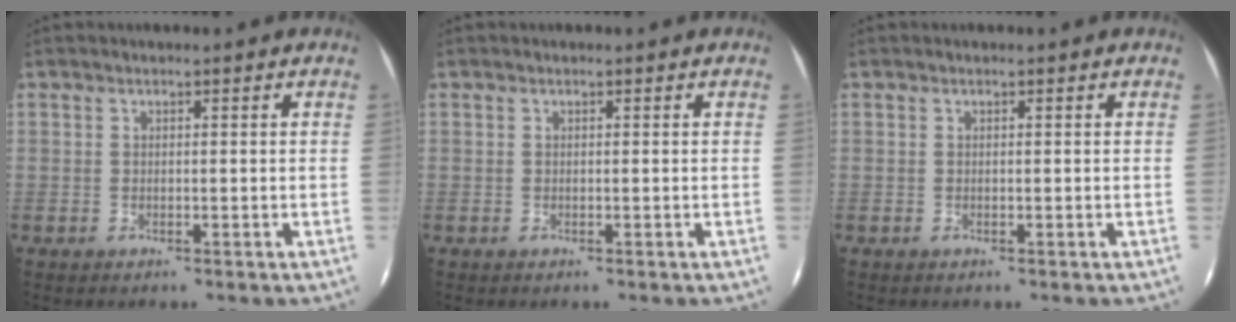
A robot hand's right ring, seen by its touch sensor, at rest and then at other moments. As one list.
[{"total": 0.0}, {"total": 0.0}]